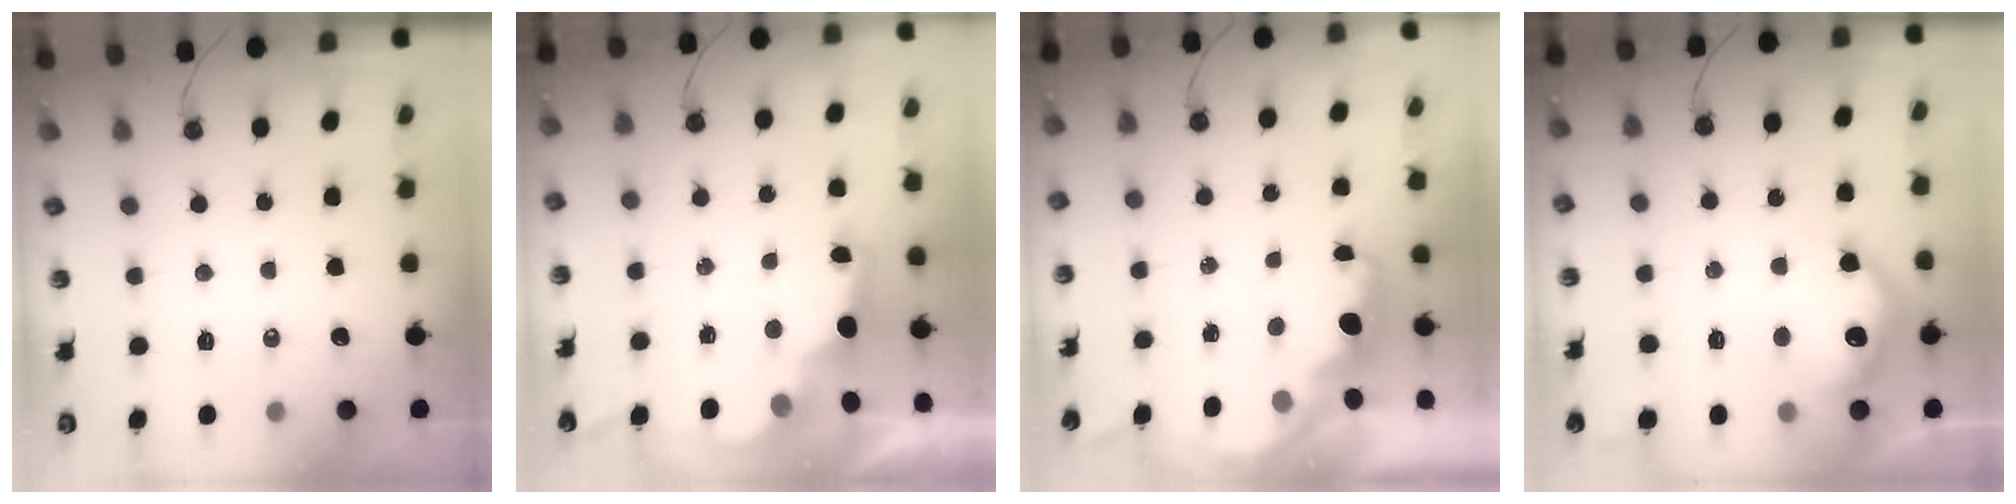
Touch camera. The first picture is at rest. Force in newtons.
{"total": 3.0, "press": 2.8, "slide": 0.9}
{"total": 2.2, "press": 2.1, "slide": 0.8}
{"total": 14.2, "press": 14.2, "slide": 0.9}